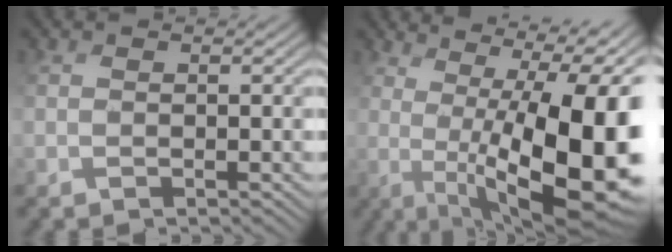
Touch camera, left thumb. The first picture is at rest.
{"total": 15.2, "force": [0.2, 4.7, 14.4], "torque": [-0.176, -0.003, 0.026]}